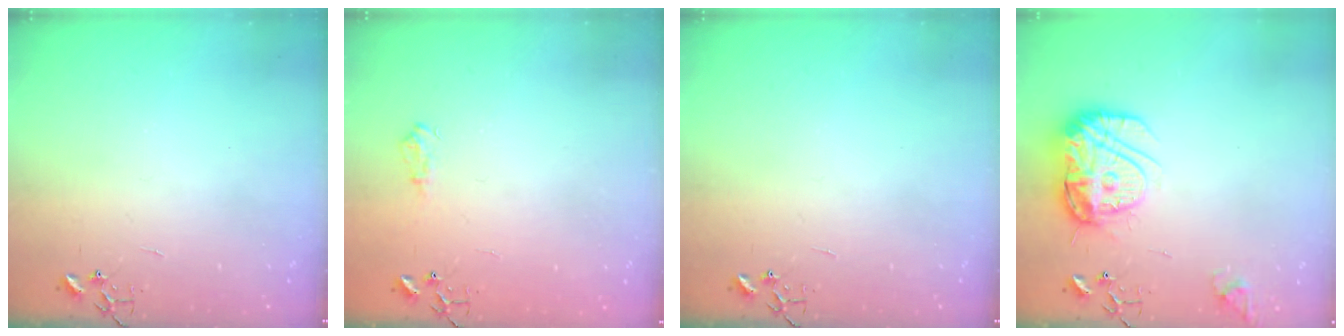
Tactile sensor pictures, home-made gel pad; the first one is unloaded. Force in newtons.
{"total": 7.8, "press": 7.8, "slide": 0.9}
{"total": 0.0}
{"total": 16.3, "press": 16.3, "slide": 1.6}